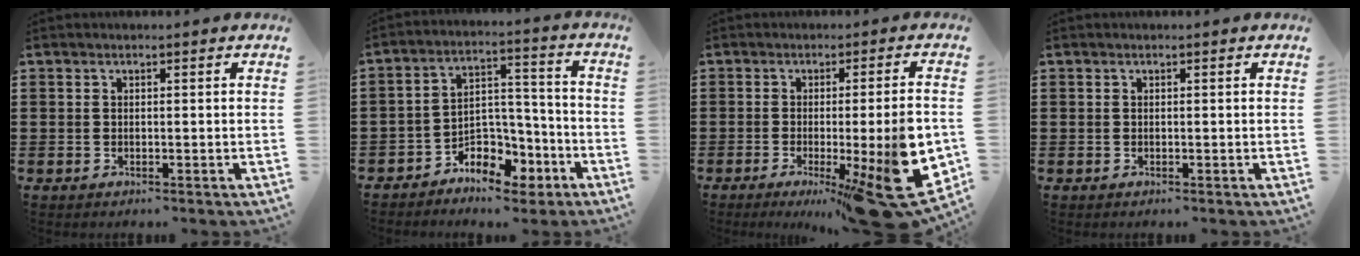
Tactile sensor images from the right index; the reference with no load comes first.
{"total": 6.7, "force": [-4.5, 4.2, 2.5], "torque": [-0.045, 0.022, -0.081]}
{"total": 14.2, "force": [-4.8, 1.7, 13.2], "torque": [-0.173, -0.017, -0.067]}
{"total": 0.0}